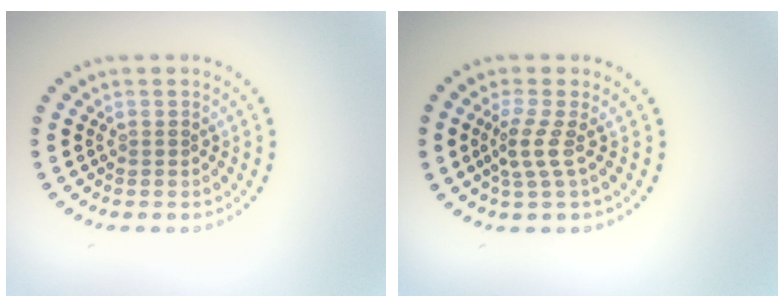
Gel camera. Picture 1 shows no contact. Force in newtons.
{"total": 2.2, "press": 1.5, "slide": 1.6}